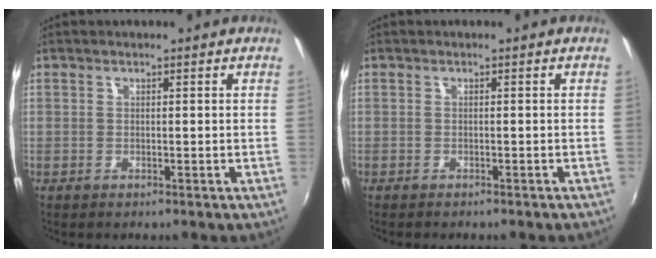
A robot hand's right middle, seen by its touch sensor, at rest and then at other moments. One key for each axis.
{"total": 1.5, "fx": -1.3, "fy": 0.2, "fz": 0.6, "tx": -0.015, "ty": -0.007, "tz": -0.018}